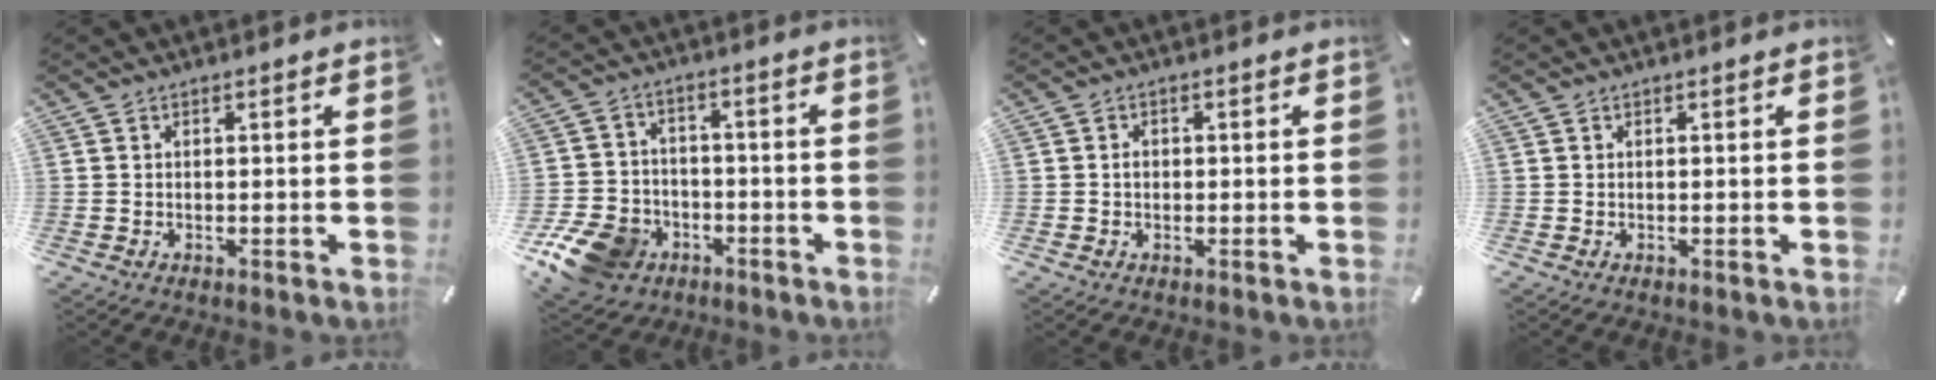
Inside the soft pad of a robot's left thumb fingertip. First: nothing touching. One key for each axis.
{"total": 12.5, "fx": -6.8, "fy": 9.4, "fz": 4.7, "tx": -0.096, "ty": 0.049, "tz": -0.118}
{"total": 1.7, "fx": -0.2, "fy": 1.4, "fz": 1.0, "tx": -0.020, "ty": 0.005, "tz": -0.005}
{"total": 0.0}